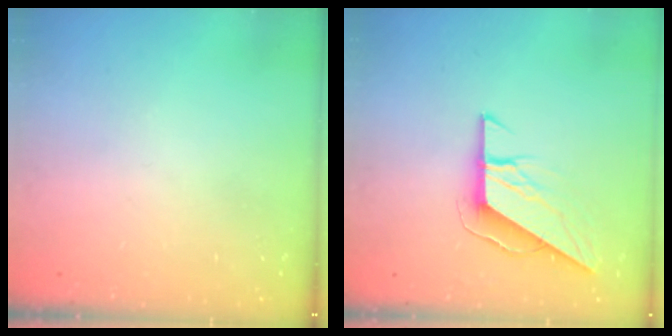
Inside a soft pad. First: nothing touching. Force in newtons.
{"total": 8.4, "press": 8.4, "slide": 0.4}